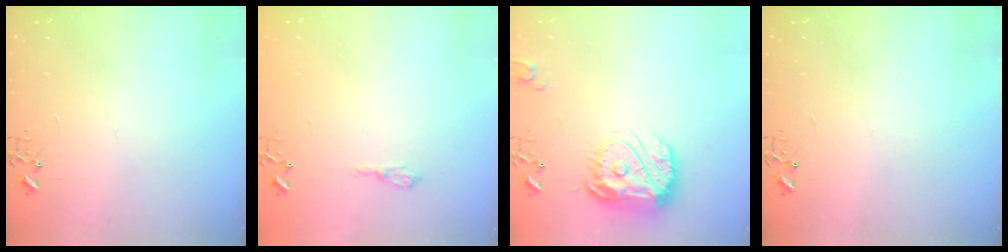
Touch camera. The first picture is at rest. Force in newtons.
{"total": 7.2, "press": 7.1, "slide": 0.6}
{"total": 17.3, "press": 17.2, "slide": 1.9}
{"total": 0.0}